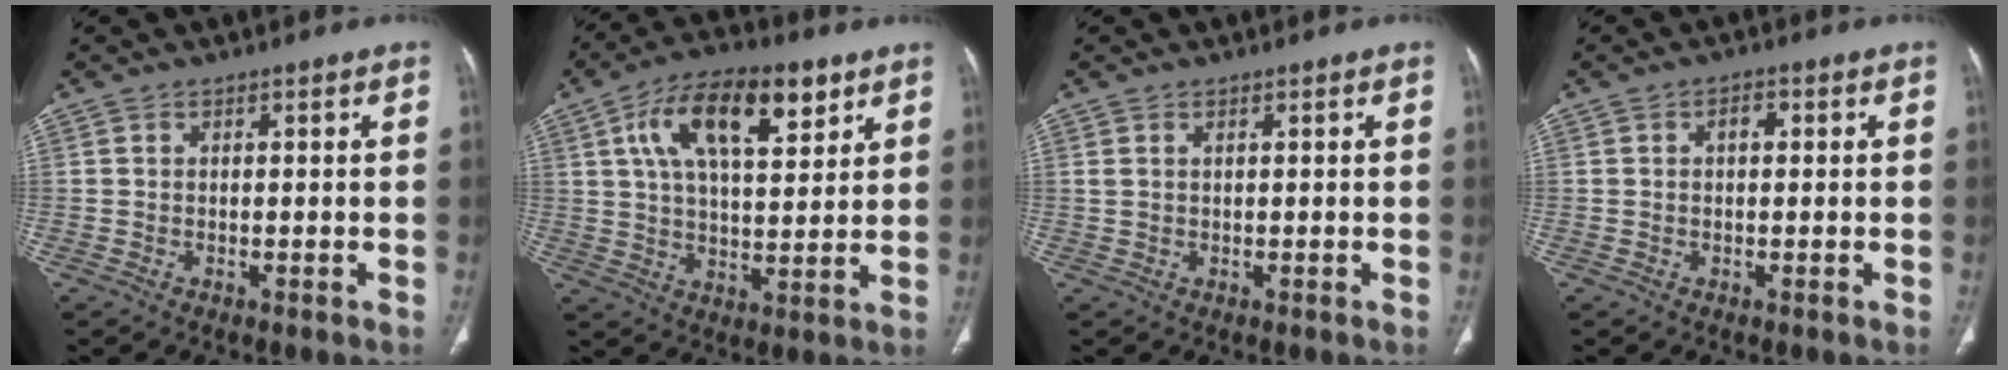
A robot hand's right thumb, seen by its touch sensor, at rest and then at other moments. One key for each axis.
{"total": 16.8, "fx": 7.5, "fy": 7.5, "fz": 13.0, "tx": -0.192, "ty": -0.009, "tz": 0.124}
{"total": 1.0, "fx": 0.5, "fy": 0.5, "fz": 0.8, "tx": -0.021, "ty": 0.010, "tz": 0.016}
{"total": 2.2, "fx": 0.4, "fy": 1.2, "fz": 1.8, "tx": -0.026, "ty": 0.009, "tz": 0.005}